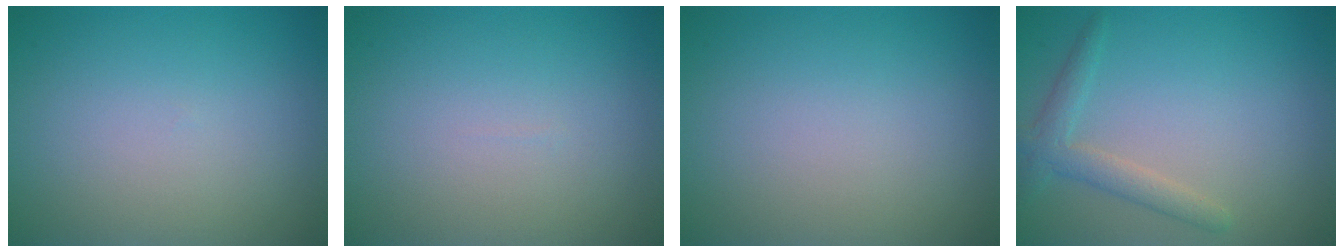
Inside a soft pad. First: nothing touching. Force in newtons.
{"total": 0.0}
{"total": 0.0}
{"total": 2.3, "press": 2.3, "slide": 0.2}